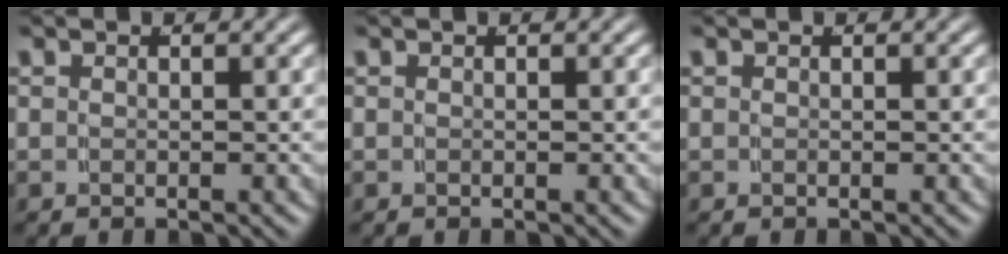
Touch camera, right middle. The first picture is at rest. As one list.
[{"total": 0.0}, {"total": 0.0}]